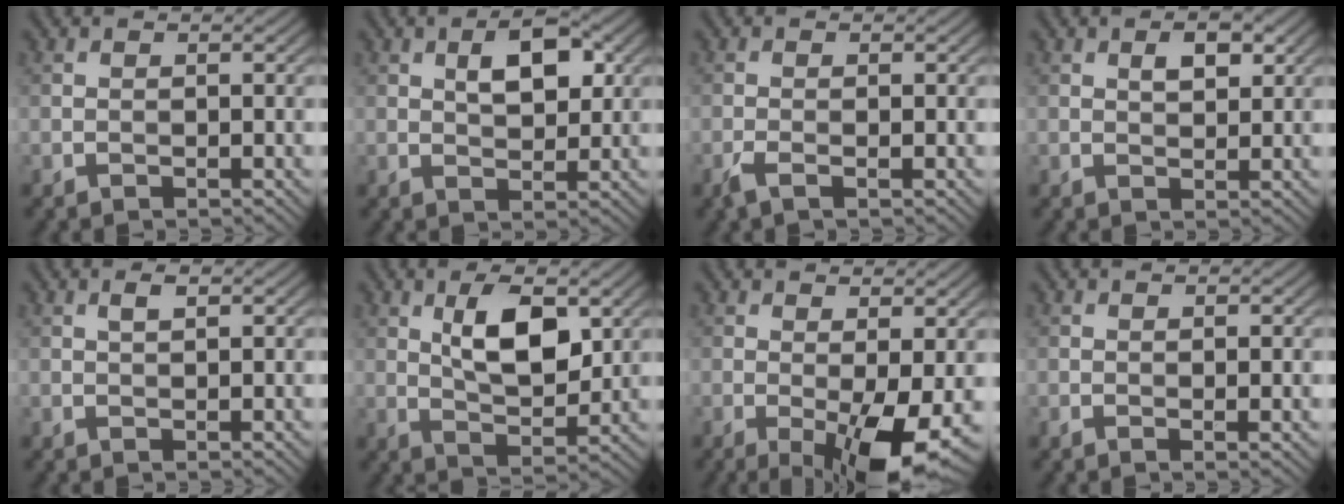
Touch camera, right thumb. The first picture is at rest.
{"total": 5.3, "force": [1.7, 2.7, 4.3], "torque": [-0.069, 0.002, 0.026]}
{"total": 1.6, "force": [-0.8, 0.2, 1.3], "torque": [-0.034, 0.001, -0.022]}
{"total": 2.7, "force": [1.2, 1.4, 2.0], "torque": [-0.032, 0.001, 0.019]}
{"total": 1.3, "force": [0.6, 0.3, 1.1], "torque": [-0.024, 0.002, 0.011]}
{"total": 7.8, "force": [2.6, 3.5, 6.4], "torque": [-0.118, -0.002, 0.047]}
{"total": 8.4, "force": [-2.3, 2.3, 7.7], "torque": [-0.124, -0.007, -0.027]}
{"total": 1.2, "force": [0.0, 0.1, 1.2], "torque": [-0.023, -0.002, -0.001]}